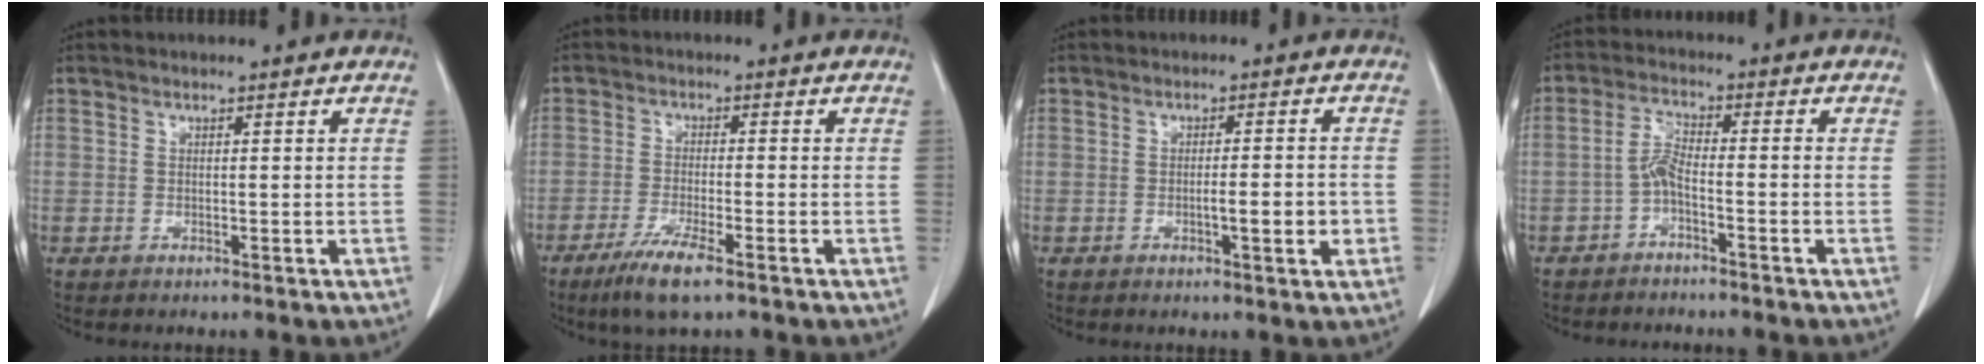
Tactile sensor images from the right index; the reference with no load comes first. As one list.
[{"total": 6.3, "force": [-4.1, 0.4, 4.8], "torque": [-0.099, -0.017, -0.074]}, {"total": 4.1, "force": [-1.1, 0.6, 3.9], "torque": [-0.061, -0.001, -0.014]}, {"total": 3.6, "force": [-1.8, 0.6, 3.0], "torque": [-0.065, 0.010, -0.038]}]